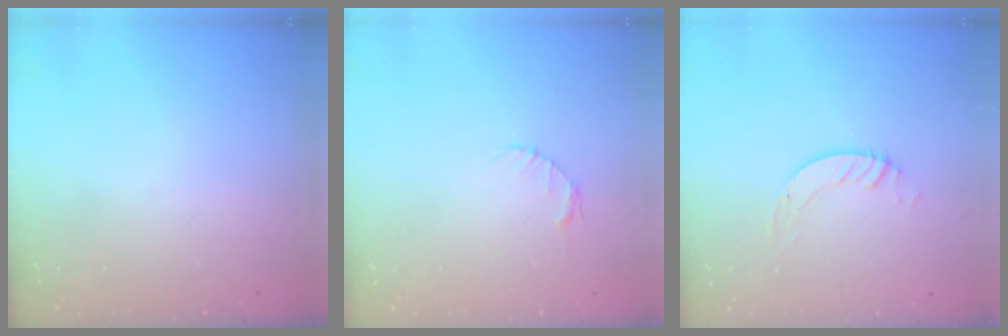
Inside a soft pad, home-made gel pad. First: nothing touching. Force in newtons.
{"total": 2.7, "press": 2.7, "slide": 0.4}
{"total": 3.7, "press": 3.7, "slide": 0.2}